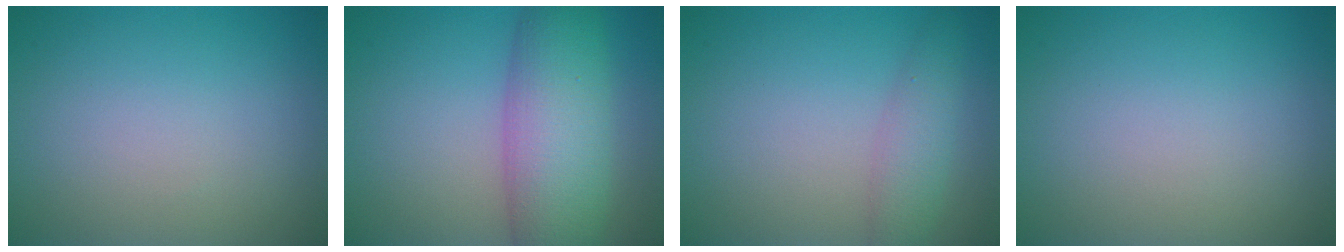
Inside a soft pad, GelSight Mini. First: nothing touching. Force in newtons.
{"total": 8.5, "press": 8.5, "slide": 0.2}
{"total": 2.8, "press": 2.8, "slide": 0.1}
{"total": 0.0}